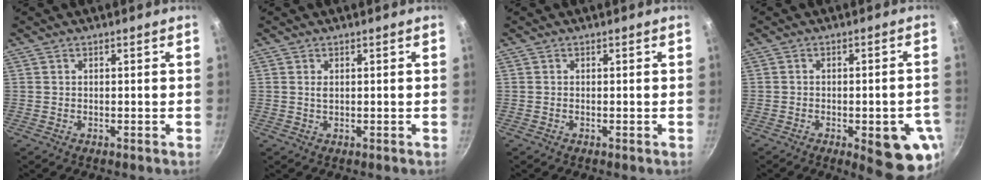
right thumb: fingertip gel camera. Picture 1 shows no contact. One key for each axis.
{"total": 0.9, "fx": 0.2, "fy": 0.4, "fz": 0.7, "tx": -0.014, "ty": -0.001, "tz": 0.004}
{"total": 0.0}
{"total": 12.4, "fx": -4.3, "fy": 4.3, "fz": 10.8, "tx": -0.102, "ty": 0.011, "tz": -0.049}